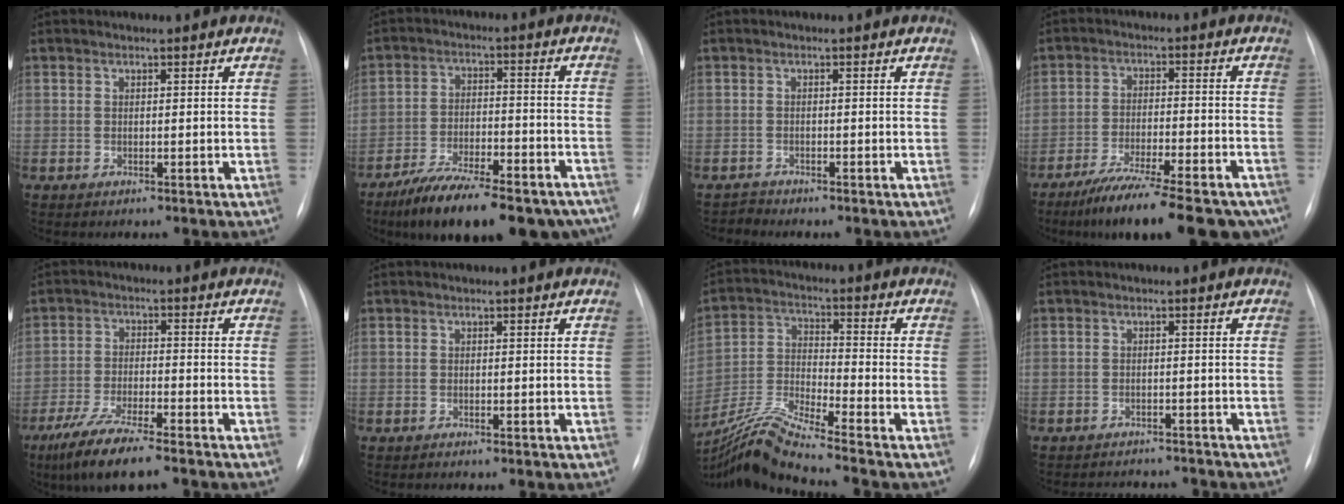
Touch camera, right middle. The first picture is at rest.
{"total": 21.2, "force": [-17.0, 6.2, 11.0], "torque": [-0.131, 0.010, -0.250]}
{"total": 1.1, "force": [-1.0, 0.0, -0.6], "torque": [0.014, -0.007, -0.018]}
{"total": 18.5, "force": [-14.8, 3.5, 10.6], "torque": [-0.119, -0.006, -0.220]}
{"total": 9.2, "force": [-6.8, 0.9, 6.1], "torque": [-0.122, -0.026, -0.123]}
{"total": 0.0}
{"total": 11.7, "force": [-10.6, -2.5, 4.3], "torque": [-0.096, -0.006, -0.202]}
{"total": 7.1, "force": [-6.8, 1.6, 1.1], "torque": [-0.013, 0.005, -0.081]}